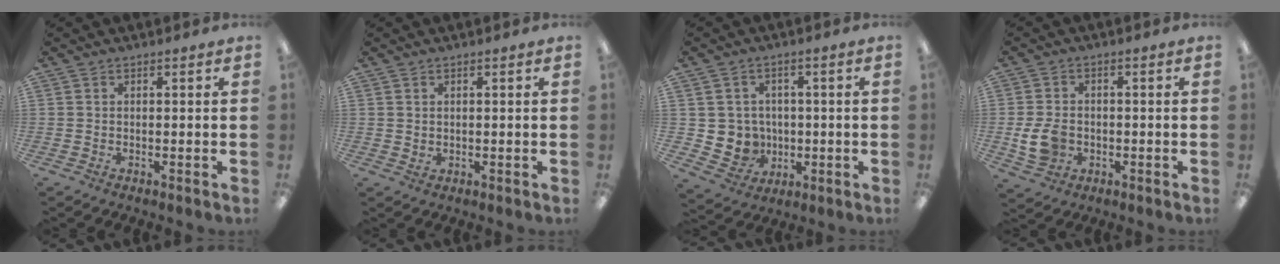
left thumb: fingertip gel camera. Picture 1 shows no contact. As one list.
[{"total": 1.3, "force": [0.9, 0.9, 0.2], "torque": [0.003, -0.001, 0.014]}, {"total": 6.2, "force": [0.7, 6.1, 0.2], "torque": [-0.019, -0.001, 0.025]}, {"total": 7.3, "force": [-1.3, 5.7, 4.4], "torque": [-0.077, 0.005, -0.022]}]